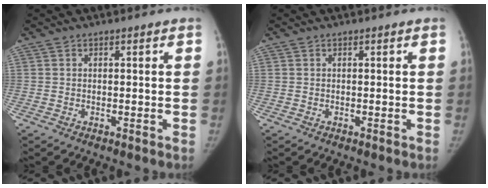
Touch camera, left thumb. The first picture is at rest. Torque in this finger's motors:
{"motor_torque": [0.00, 0.00, 0.01, -0.01, 0.00]}